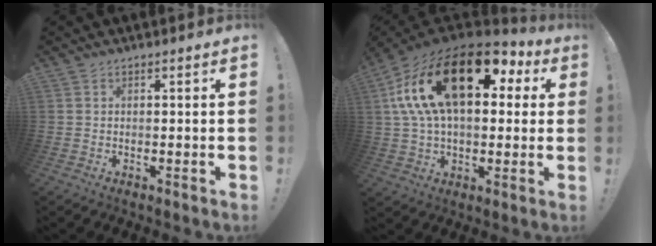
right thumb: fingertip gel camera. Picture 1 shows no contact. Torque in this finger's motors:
{"motor_torque": [1.10, 1.50, 2.69, 0.08, 0.94]}